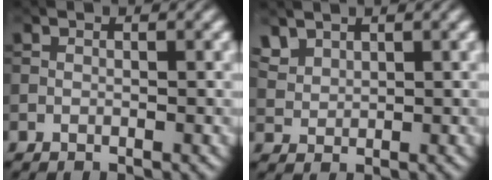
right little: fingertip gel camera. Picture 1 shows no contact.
{"total": 1.9, "force": [1.4, 1.2, 0.6], "torque": [-0.013, 0.000, 0.029]}